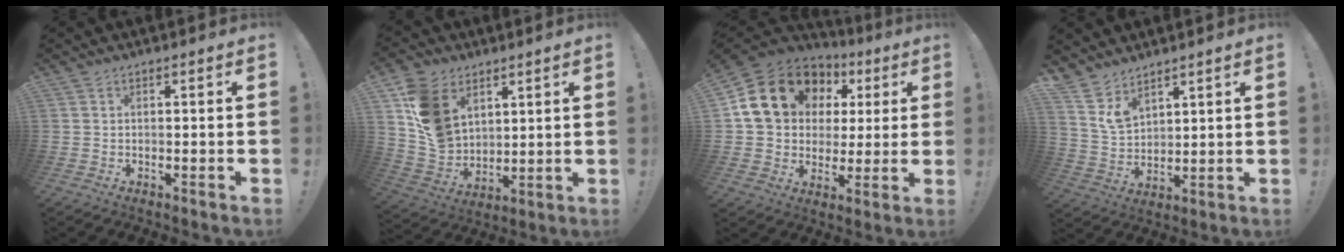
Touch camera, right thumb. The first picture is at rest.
{"total": 14.8, "force": [6.4, 11.1, 7.4], "torque": [-0.121, -0.030, 0.134]}
{"total": 19.3, "force": [7.8, 14.9, 9.6], "torque": [-0.148, -0.024, 0.167]}
{"total": 8.1, "force": [6.5, 3.9, 2.8], "torque": [-0.048, -0.047, 0.125]}